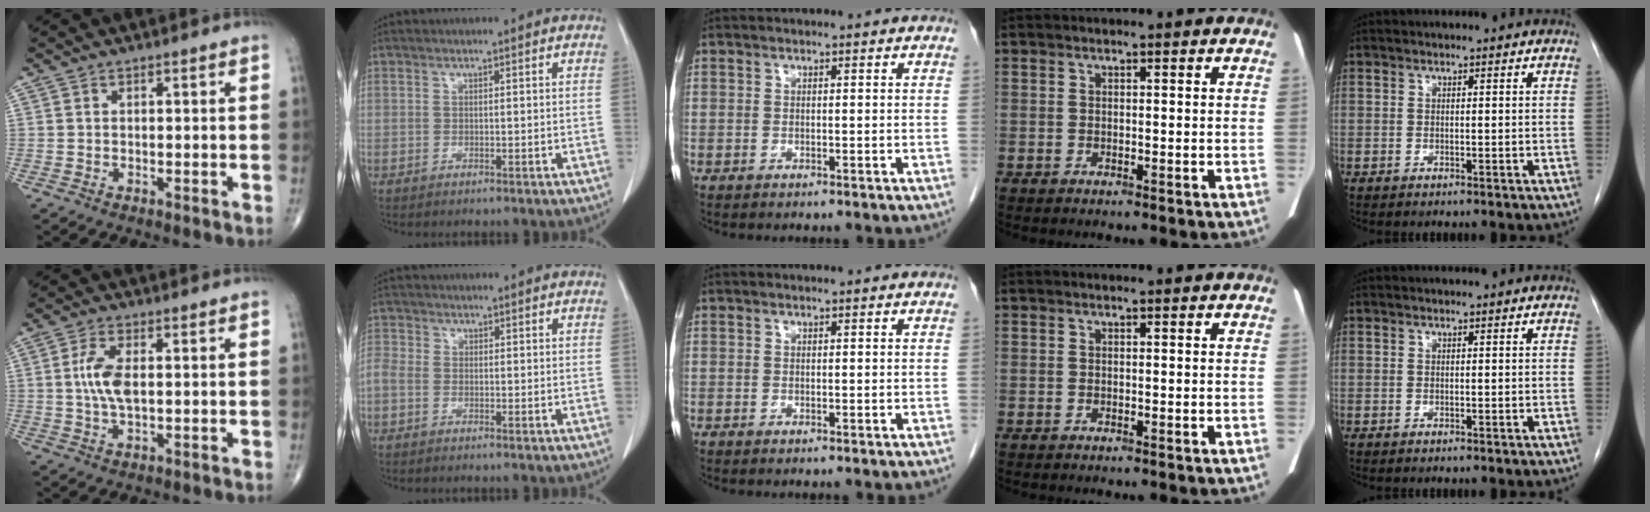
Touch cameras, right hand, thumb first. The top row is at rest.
{"thumb": {"total": 6.0, "force": [0.5, 2.5, 5.5], "torque": [-0.122, 0.001, 0.007]}, "index": {"total": 2.4, "force": [-0.7, 1.7, 1.5], "torque": [-0.046, 0.012, -0.018]}}